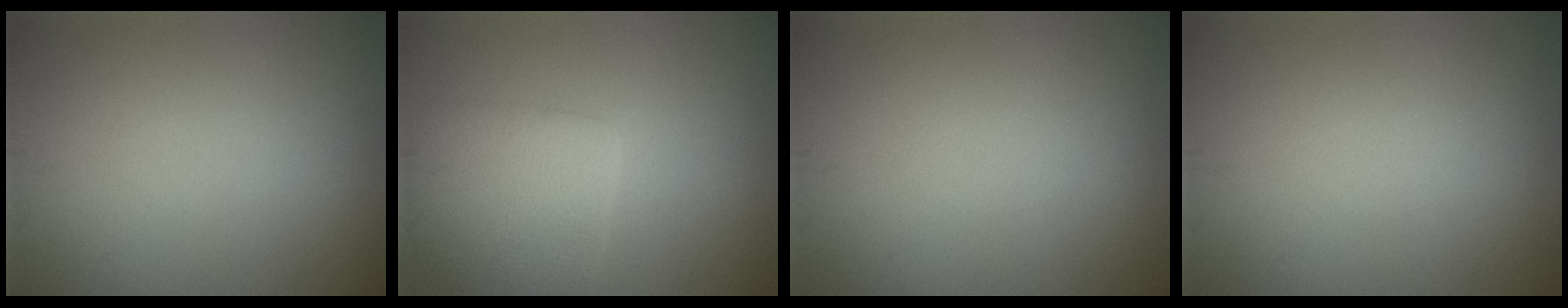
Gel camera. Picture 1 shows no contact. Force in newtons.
{"total": 5.0, "press": 5.0, "slide": 0.3}
{"total": 0.0}
{"total": 0.0}